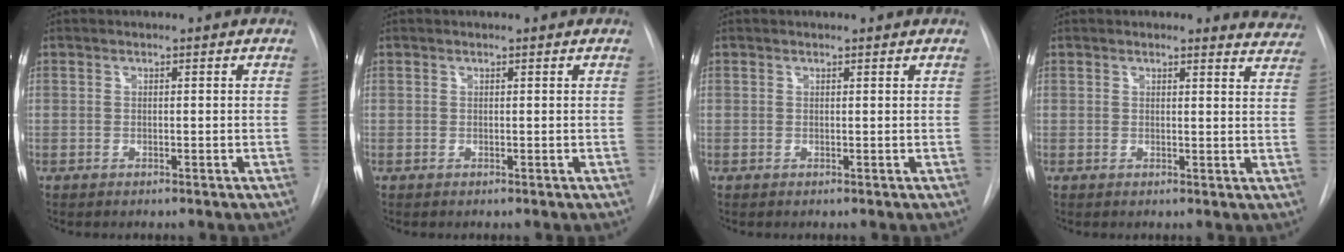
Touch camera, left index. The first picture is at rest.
{"total": 0.5, "force": [0.5, 0.0, 0.0], "torque": [0.000, 0.004, 0.005]}
{"total": 1.4, "force": [1.4, 0.2, 0.2], "torque": [-0.011, 0.010, 0.015]}
{"total": 5.5, "force": [5.3, 1.3, 0.0], "torque": [0.023, -0.032, 0.026]}